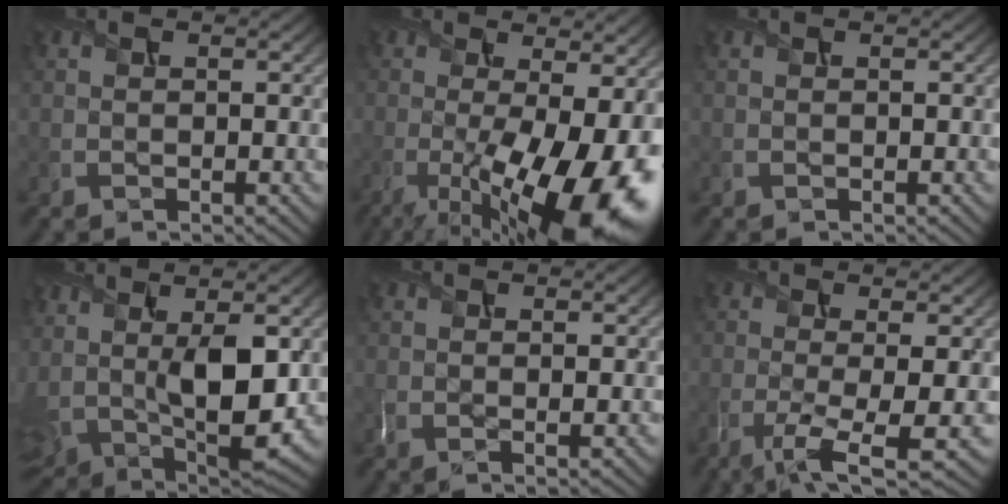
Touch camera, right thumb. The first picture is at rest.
{"total": 16.6, "force": [-4.5, 6.2, 14.7], "torque": [-0.227, -0.046, -0.045]}
{"total": 0.0}
{"total": 12.2, "force": [2.3, 5.2, 10.7], "torque": [-0.240, -0.017, 0.056]}
{"total": 1.2, "force": [0.1, -0.1, 1.2], "torque": [-0.027, 0.000, -0.001]}
{"total": 6.2, "force": [-2.2, 1.0, 5.7], "torque": [-0.098, -0.005, -0.043]}